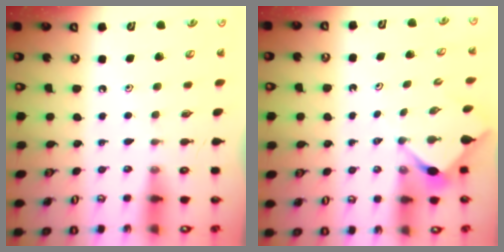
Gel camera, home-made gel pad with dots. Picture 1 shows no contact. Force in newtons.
{"total": 2.7, "press": 2.7, "slide": 0.3}